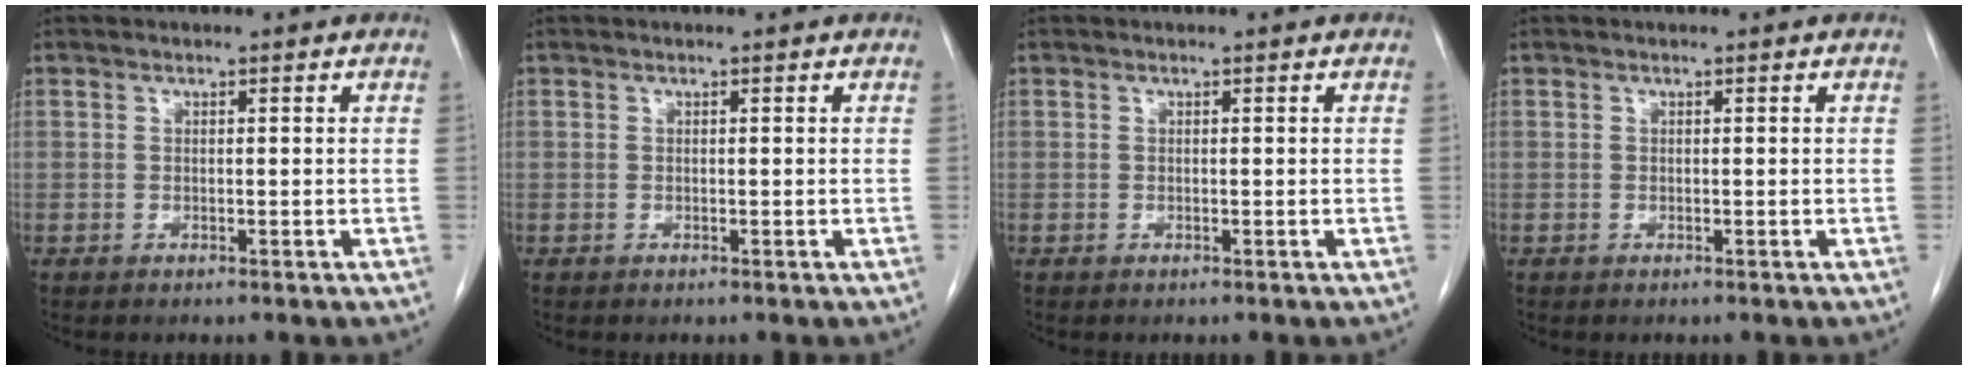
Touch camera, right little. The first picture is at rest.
{"total": 0.0}
{"total": 0.0}
{"total": 0.0}